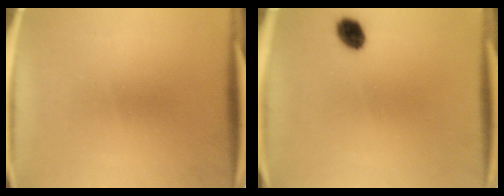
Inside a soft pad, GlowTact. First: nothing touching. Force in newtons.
{"total": 4.2}